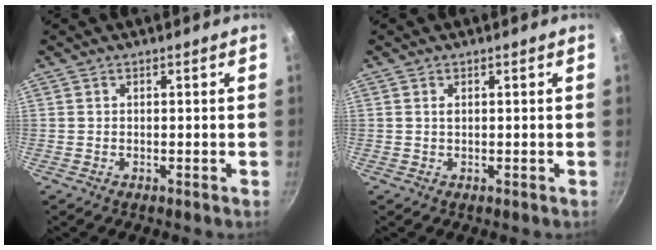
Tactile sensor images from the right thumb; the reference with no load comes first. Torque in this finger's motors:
{"motor_torque": [0.01, 0.19, 0.52, 0.00, 0.04]}